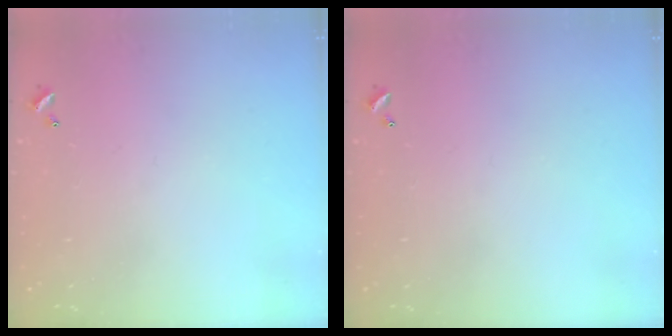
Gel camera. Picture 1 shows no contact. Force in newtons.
{"total": 0.0}